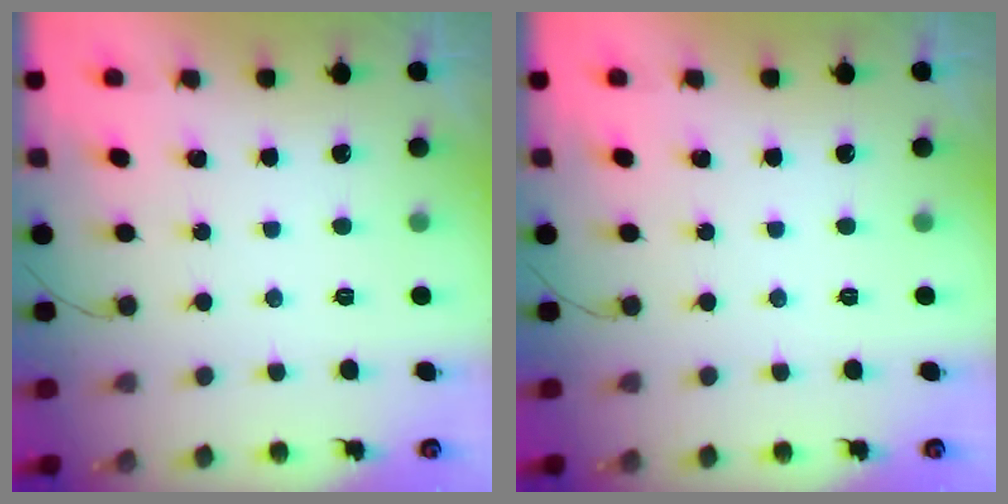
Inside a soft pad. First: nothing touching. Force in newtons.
{"total": 0.0}